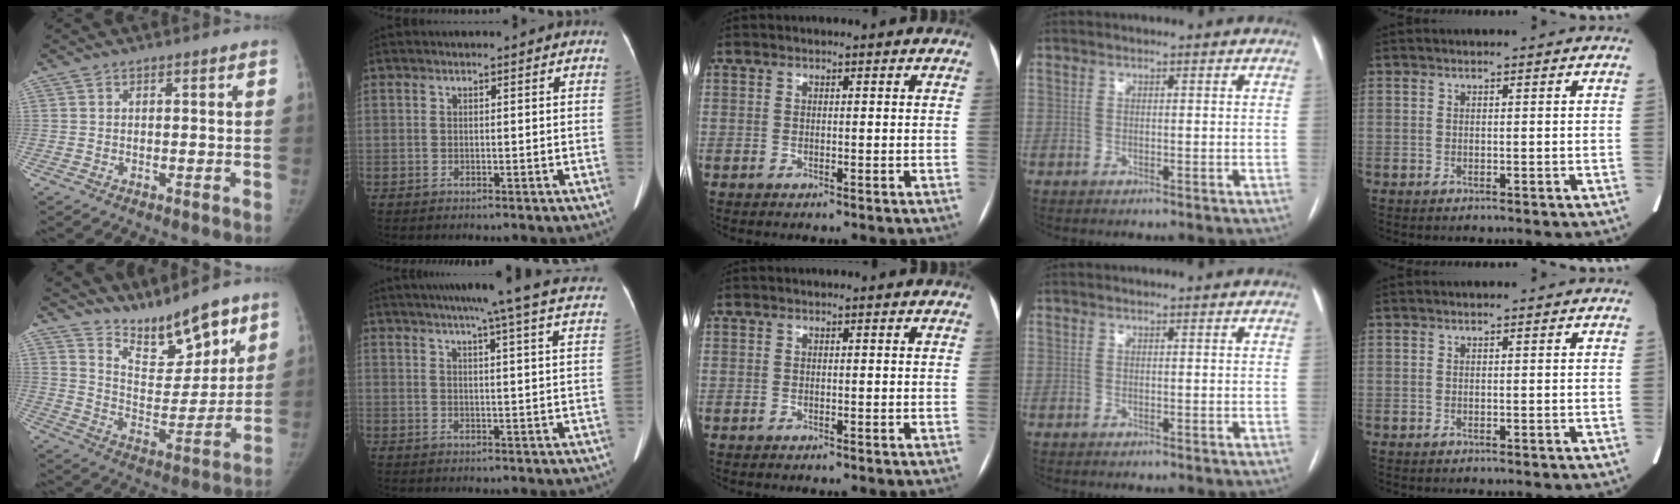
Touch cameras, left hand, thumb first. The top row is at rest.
{"thumb": {"total": 14.6, "force": [11.5, 5.1, 7.4], "torque": [-0.071, -0.081, 0.203]}, "index": {"total": 22.2, "force": [19.2, -0.3, 11.2], "torque": [-0.171, -0.013, 0.231]}}